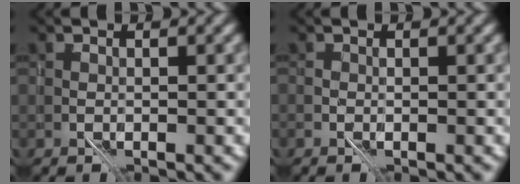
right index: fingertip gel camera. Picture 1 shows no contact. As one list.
[{"total": 0.0}]